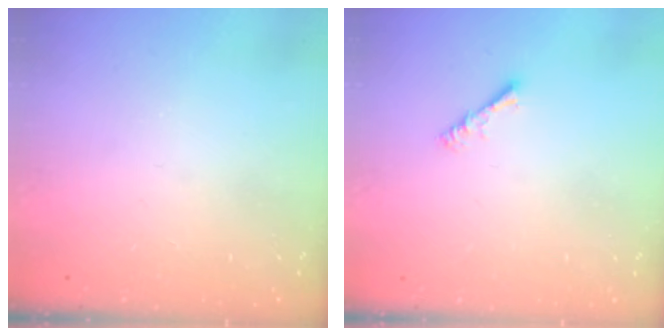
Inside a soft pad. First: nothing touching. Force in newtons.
{"total": 2.4, "press": 2.4, "slide": 0.3}